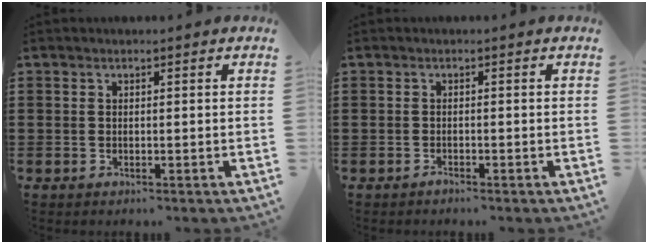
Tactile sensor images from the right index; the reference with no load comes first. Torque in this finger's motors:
{"motor_torque": [1.13, 1.00, -1.05, -0.21]}